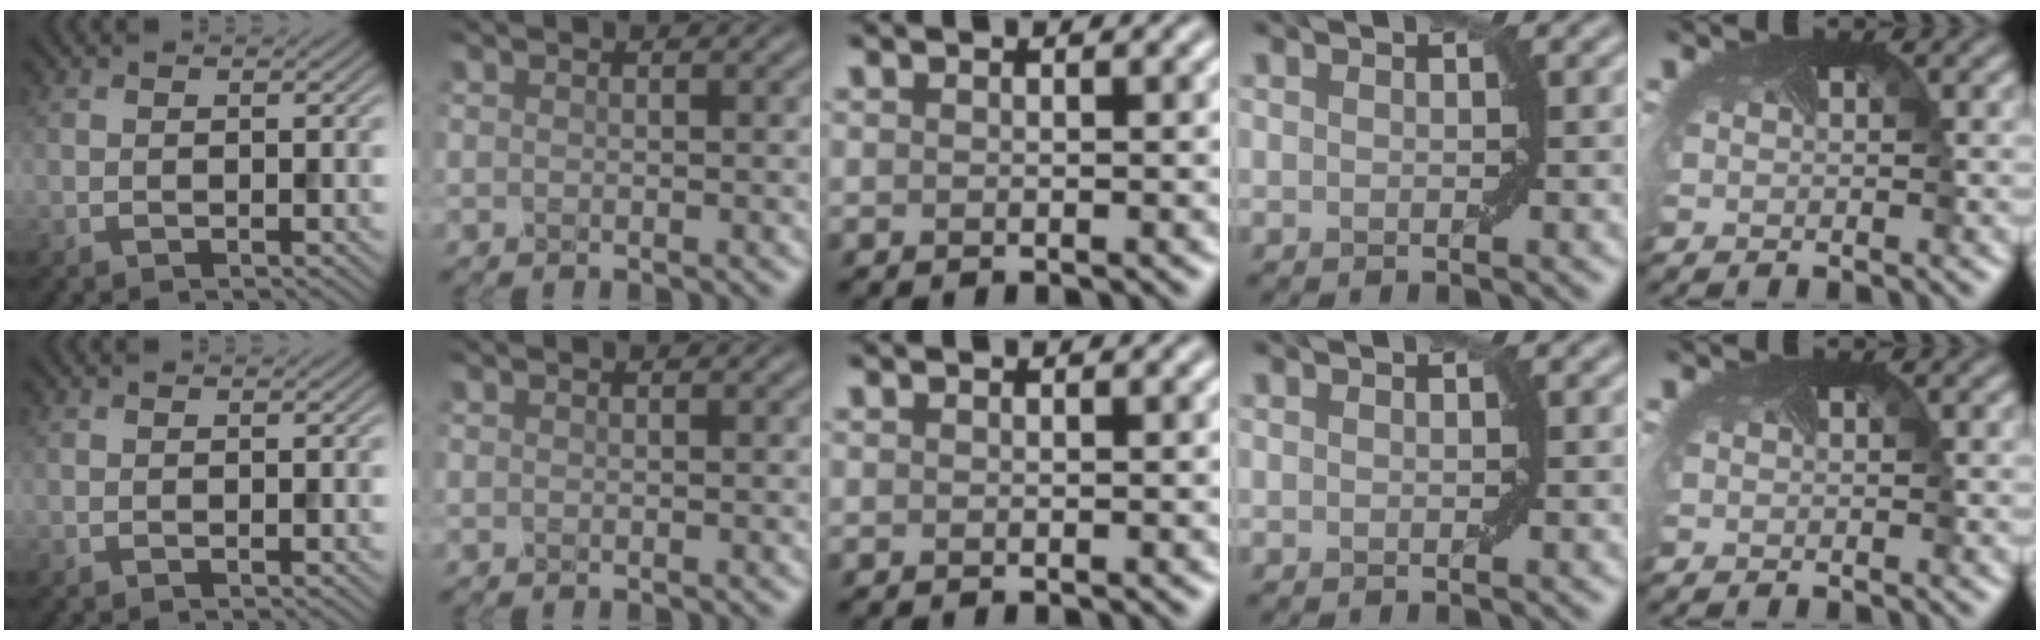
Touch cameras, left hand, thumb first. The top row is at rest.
{}